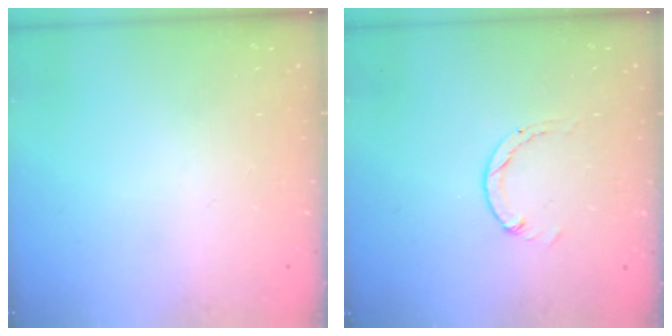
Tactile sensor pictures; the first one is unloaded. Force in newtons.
{"total": 1.3, "press": 1.2, "slide": 0.2}